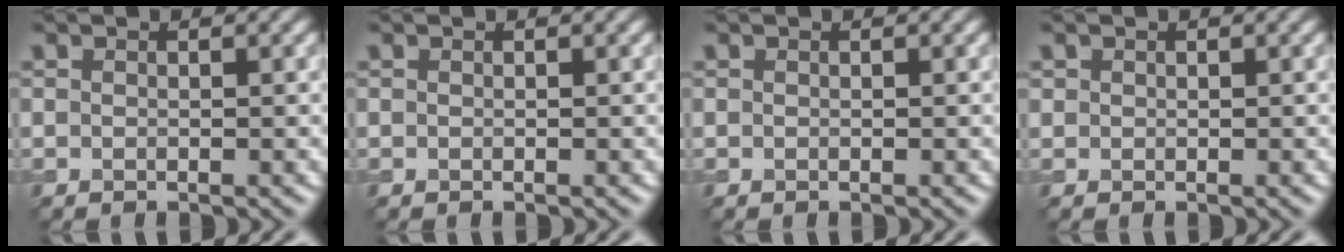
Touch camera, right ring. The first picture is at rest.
{"total": 0.0}
{"total": 0.0}
{"total": 0.5, "force": [0.2, 0.5, 0.0], "torque": [0.006, -0.002, 0.005]}